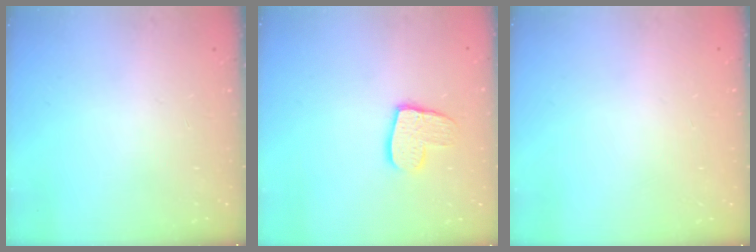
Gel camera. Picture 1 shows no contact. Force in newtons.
{"total": 10.8, "press": 10.7, "slide": 0.7}
{"total": 0.0}